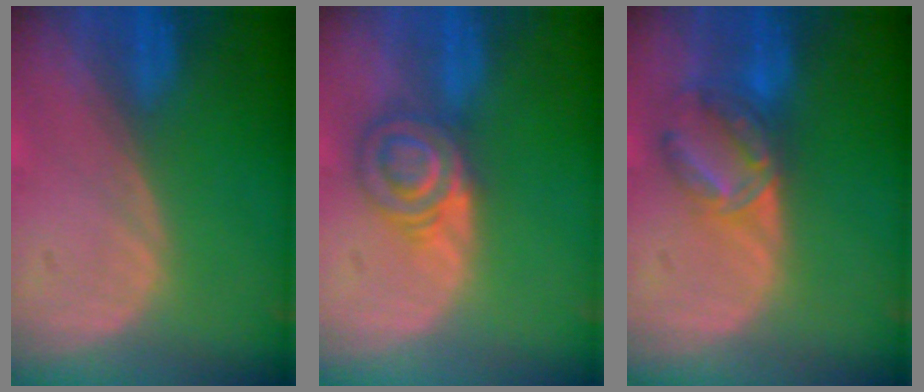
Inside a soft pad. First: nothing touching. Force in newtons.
{"total": 5.7, "press": 5.6, "slide": 1.0}
{"total": 7.3, "press": 6.0, "slide": 4.0}